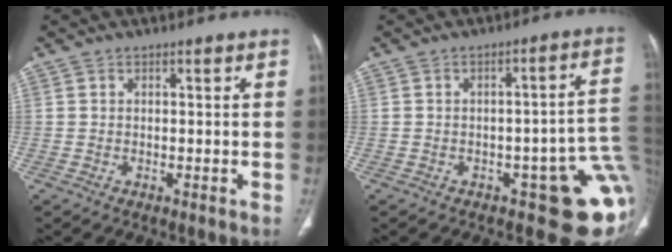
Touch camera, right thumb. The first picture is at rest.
{"total": 14.1, "force": [-4.3, 5.4, 12.4], "torque": [-0.095, 0.025, -0.041]}